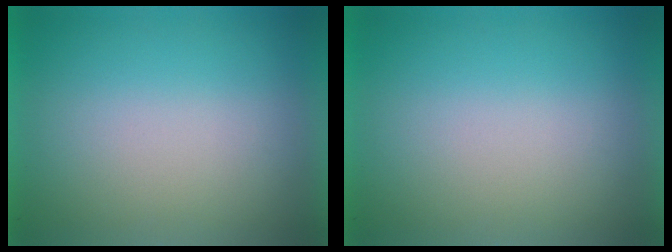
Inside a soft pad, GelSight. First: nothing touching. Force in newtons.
{"total": 0.0}